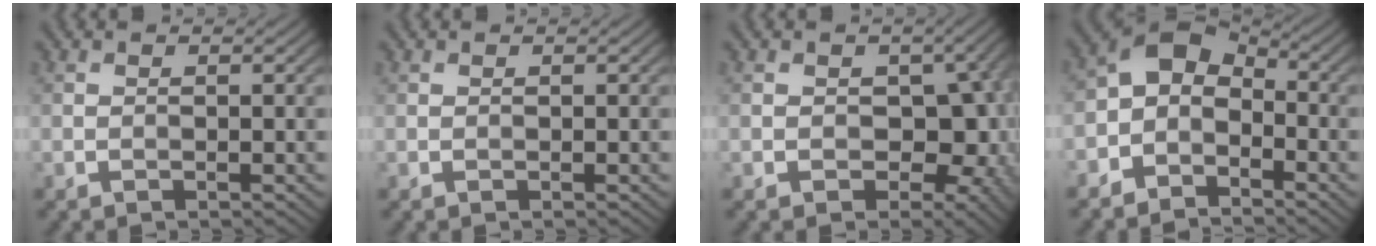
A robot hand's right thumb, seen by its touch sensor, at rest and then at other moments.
{"total": 0.0}
{"total": 9.1, "force": [-0.9, 6.3, 6.5], "torque": [-0.078, -0.021, -0.006]}
{"total": 6.0, "force": [-2.6, 4.1, 3.6], "torque": [-0.060, 0.010, -0.062]}